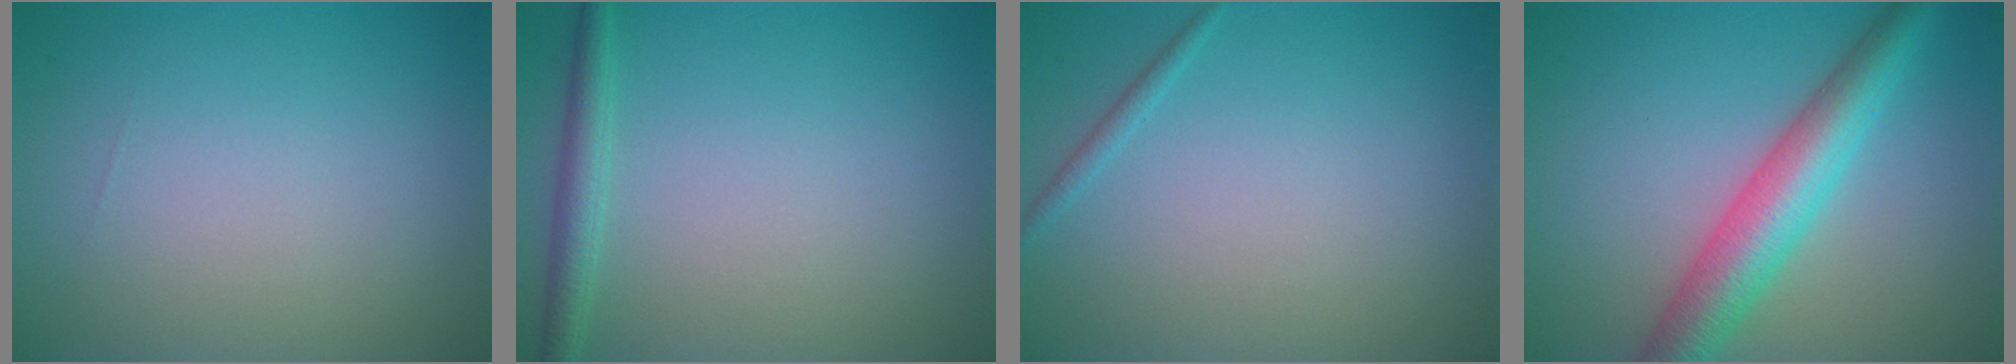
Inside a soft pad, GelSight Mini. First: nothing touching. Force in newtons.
{"total": 1.9, "press": 1.9, "slide": 0.1}
{"total": 0.8, "press": 0.8, "slide": 0.0}
{"total": 6.1, "press": 6.1, "slide": 0.1}